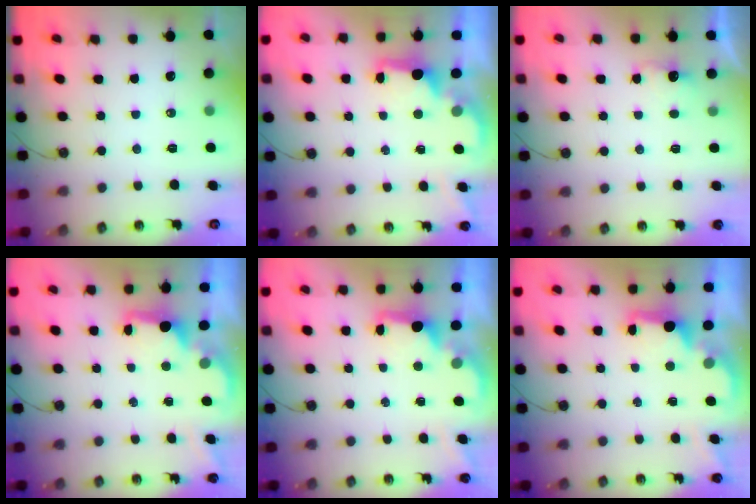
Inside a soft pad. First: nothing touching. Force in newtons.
{"total": 2.0, "press": 1.9, "slide": 0.8}
{"total": 2.8, "press": 2.7, "slide": 0.9}
{"total": 2.0, "press": 1.9, "slide": 0.8}
{"total": 2.0, "press": 1.9, "slide": 0.8}
{"total": 2.0, "press": 1.9, "slide": 0.8}